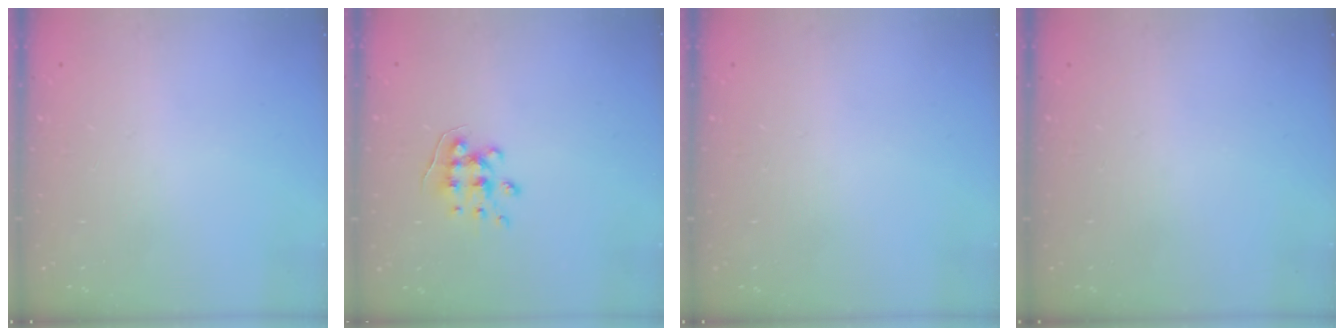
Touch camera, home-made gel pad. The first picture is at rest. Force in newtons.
{"total": 6.6, "press": 6.6, "slide": 0.6}
{"total": 0.0}
{"total": 0.0}